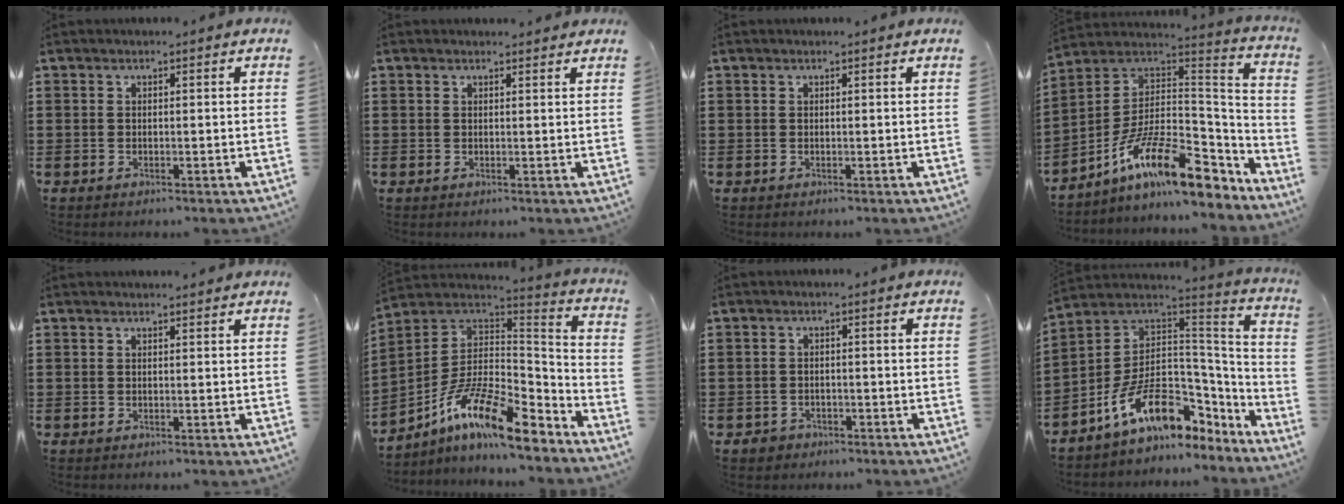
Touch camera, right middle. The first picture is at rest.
{"total": 0.8, "force": [0.8, 0.2, 0.0], "torque": [0.005, -0.004, 0.013]}
{"total": 0.0}
{"total": 15.2, "force": [-9.5, 4.5, 10.9], "torque": [-0.208, 0.013, -0.176]}
{"total": 1.0, "force": [0.9, 0.0, 0.1], "torque": [0.004, -0.006, 0.017]}
{"total": 13.6, "force": [-8.7, 3.6, 9.7], "torque": [-0.191, 0.009, -0.167]}
{"total": 1.4, "force": [-1.0, 1.0, 0.0], "torque": [-0.004, 0.000, -0.022]}
{"total": 11.9, "force": [-5.9, 6.5, 8.1], "torque": [-0.166, -0.005, -0.112]}